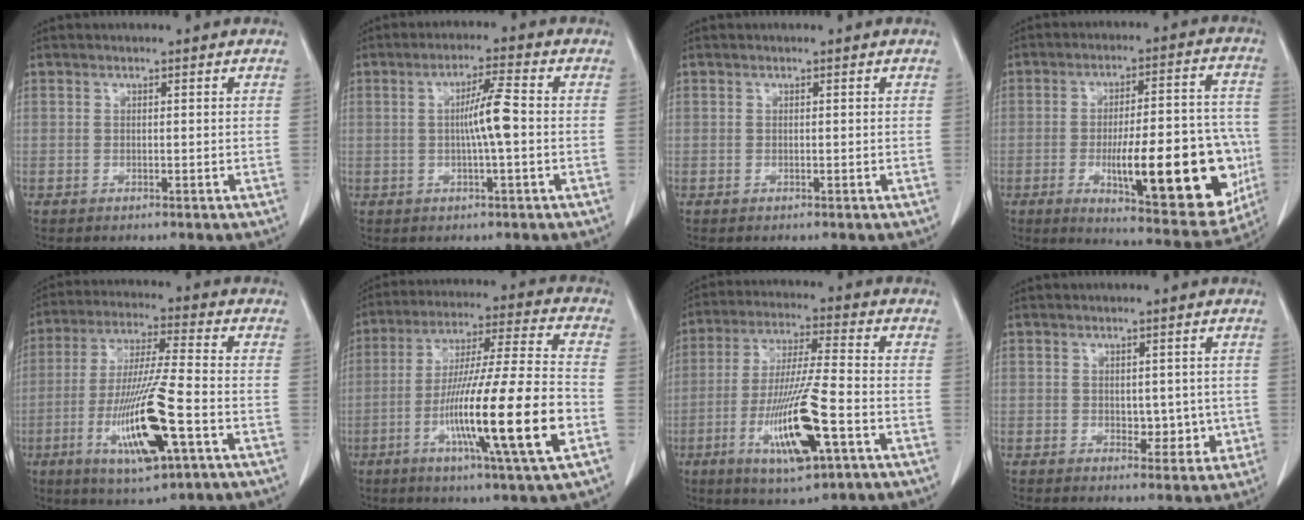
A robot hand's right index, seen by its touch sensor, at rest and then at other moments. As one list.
[{"total": 5.4, "force": [-0.2, -0.2, 5.4], "torque": [-0.093, 0.006, -0.002]}, {"total": 0.0}, {"total": 22.4, "force": [-5.4, 5.6, 21.0], "torque": [-0.235, 0.009, -0.054]}, {"total": 15.0, "force": [-5.1, 1.3, 14.0], "torque": [-0.275, -0.020, -0.084]}, {"total": 19.7, "force": [-6.0, -0.2, 18.7], "torque": [-0.324, -0.018, -0.103]}, {"total": 14.2, "force": [-5.0, 1.4, 13.2], "torque": [-0.255, -0.018, -0.083]}, {"total": 3.8, "force": [0.1, 2.5, 2.9], "torque": [-0.023, 0.000, 0.012]}]